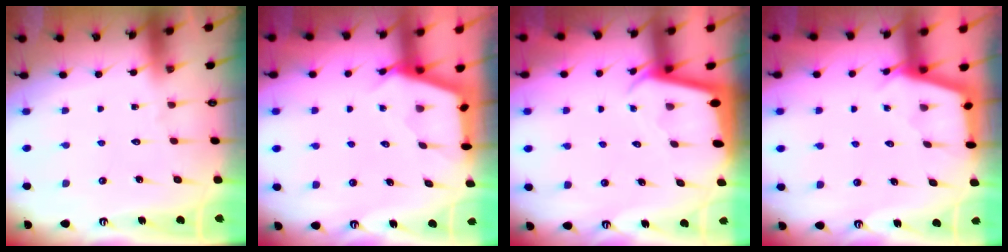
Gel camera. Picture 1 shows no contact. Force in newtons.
{"total": 3.0, "press": 3.0, "slide": 0.3}
{"total": 2.1, "press": 2.1, "slide": 0.1}
{"total": 2.9, "press": 2.9, "slide": 0.3}